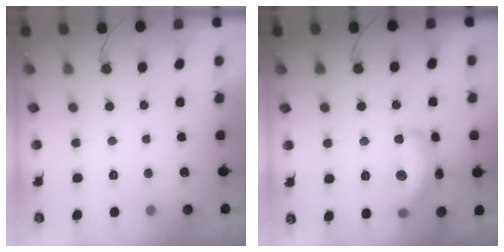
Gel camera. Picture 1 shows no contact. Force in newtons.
{"total": 17.4, "press": 17.4, "slide": 1.1}